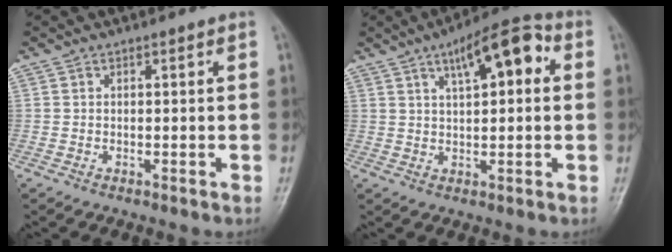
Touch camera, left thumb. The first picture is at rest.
{"total": 11.2, "force": [3.9, 4.3, 9.6], "torque": [-0.127, 0.017, 0.052]}